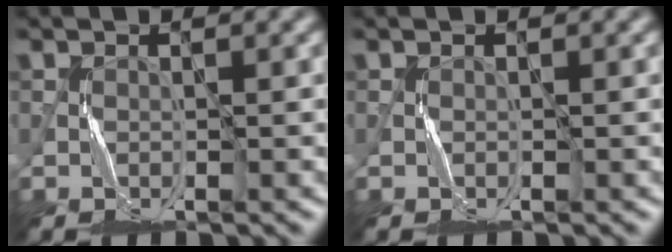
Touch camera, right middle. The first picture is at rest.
{"total": 0.0}